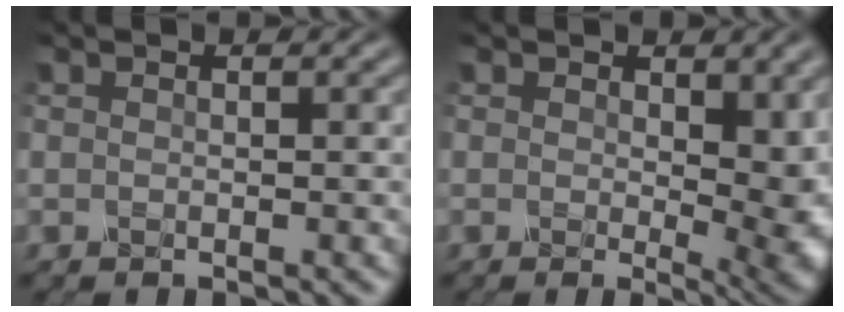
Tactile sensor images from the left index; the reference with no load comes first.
{"total": 6.8, "force": [0.8, 3.4, 5.9], "torque": [-0.074, -0.012, 0.014]}